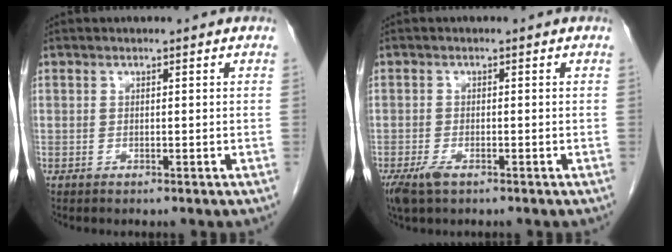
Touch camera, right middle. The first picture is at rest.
{"total": 3.2, "force": [-1.9, 1.2, 2.3], "torque": [-0.054, -0.006, -0.031]}